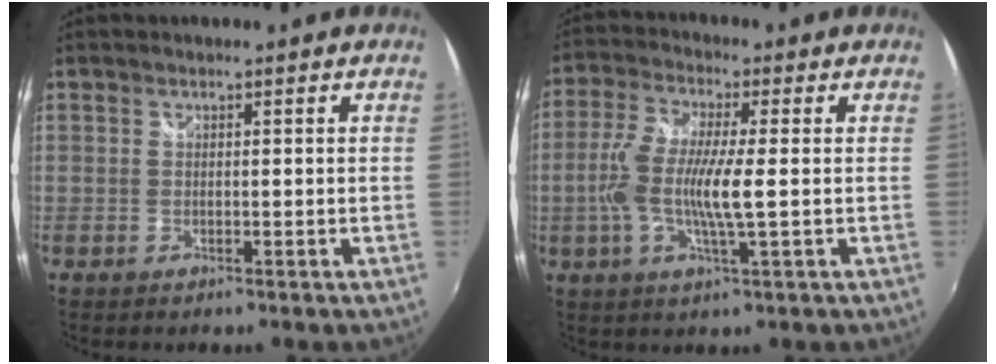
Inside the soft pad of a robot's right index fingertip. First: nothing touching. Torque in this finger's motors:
{"motor_torque": [0.36, -0.12, 0.58, 0.20]}